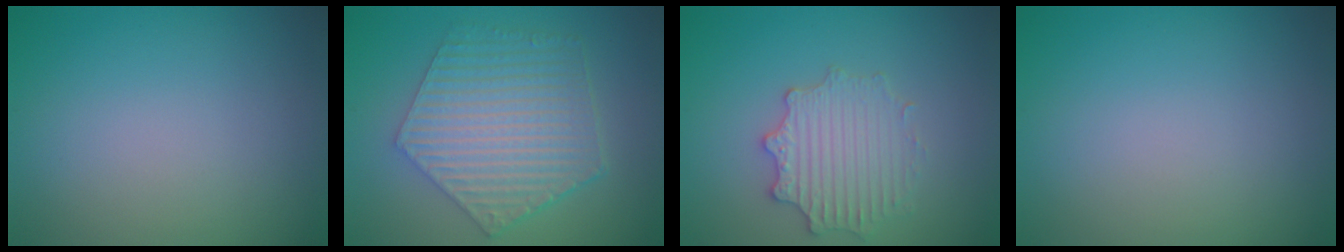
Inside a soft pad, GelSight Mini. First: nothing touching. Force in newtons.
{"total": 6.3, "press": 4.8, "slide": 4.1}
{"total": 2.9, "press": 2.9, "slide": 0.6}
{"total": 0.0}